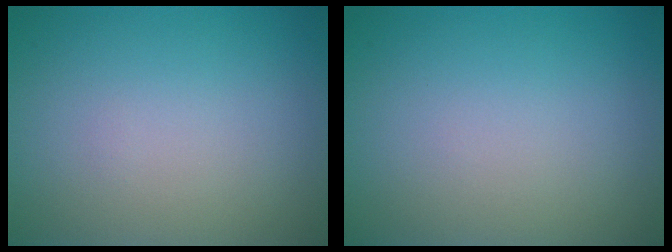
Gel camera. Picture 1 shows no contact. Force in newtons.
{"total": 0.0}